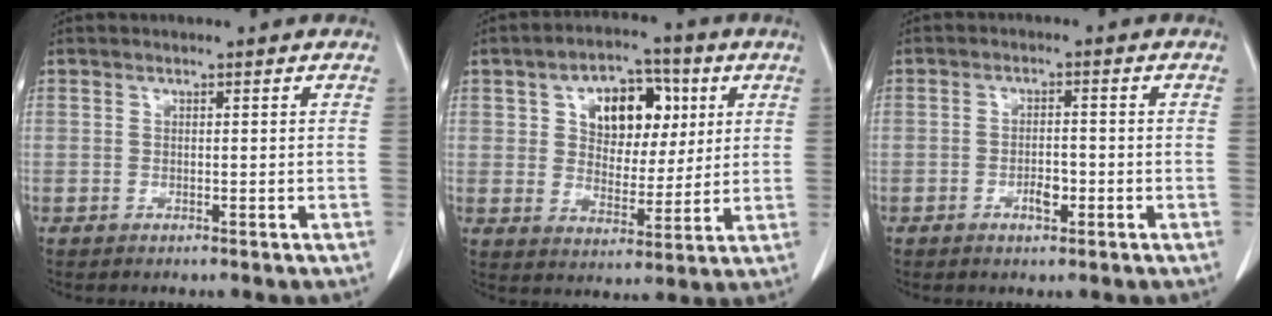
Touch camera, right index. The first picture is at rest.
{"total": 11.3, "force": [3.8, 7.2, 7.8], "torque": [-0.123, 0.027, 0.067]}
{"total": 3.0, "force": [-1.3, 1.1, 2.4], "torque": [-0.041, 0.003, -0.019]}